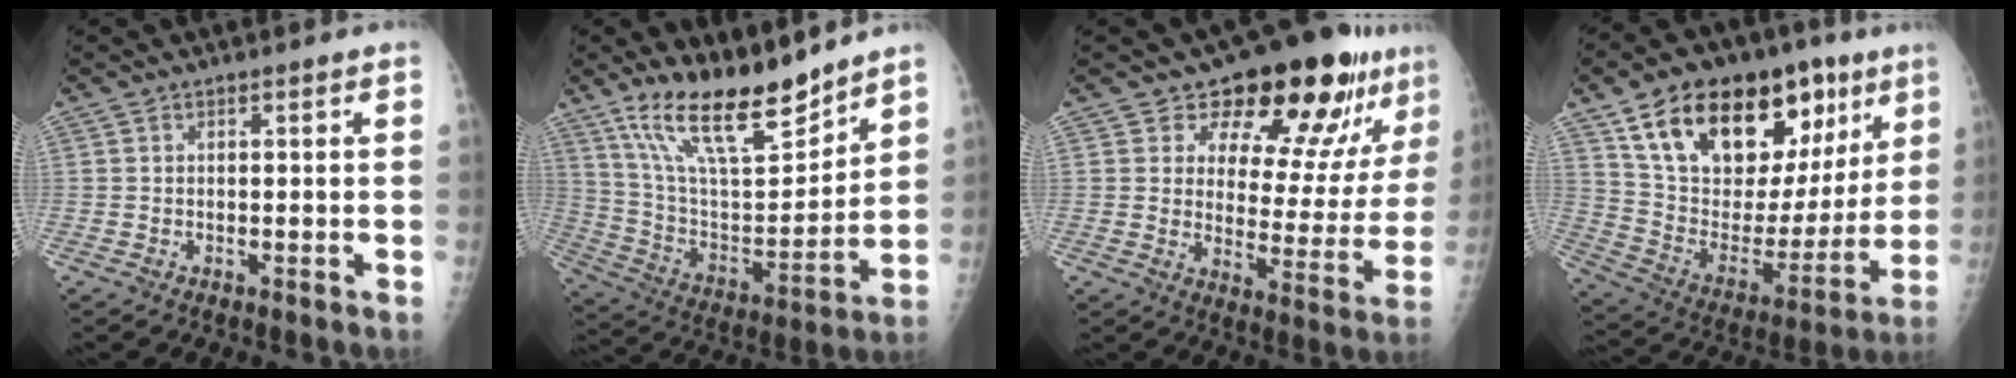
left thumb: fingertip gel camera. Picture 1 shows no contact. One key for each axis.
{"total": 18.8, "fx": 14.7, "fy": 5.4, "fz": 10.4, "tx": -0.144, "ty": -0.087, "tz": 0.270}
{"total": 18.6, "fx": 12.7, "fy": 8.2, "fz": 10.9, "tx": -0.095, "ty": -0.077, "tz": 0.165}
{"total": 28.8, "fx": 14.9, "fy": 15.4, "fz": 19.2, "tx": -0.260, "ty": -0.006, "tz": 0.251}